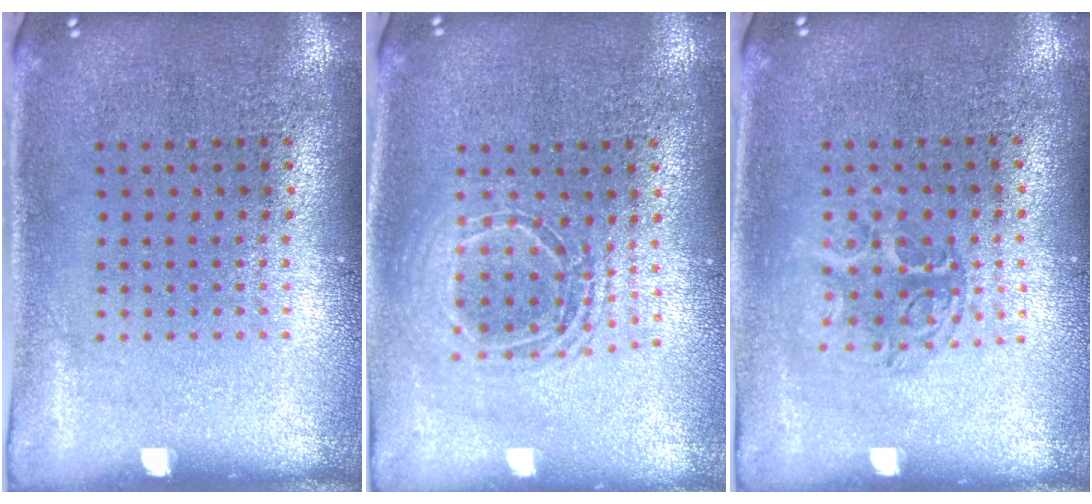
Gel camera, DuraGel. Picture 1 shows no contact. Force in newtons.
{"total": 1.8, "press": 1.5, "slide": 0.9}
{"total": 1.3, "press": 1.1, "slide": 0.7}